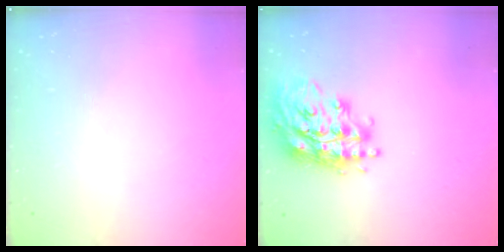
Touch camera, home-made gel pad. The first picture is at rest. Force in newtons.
{"total": 19.6, "press": 19.5, "slide": 1.5}